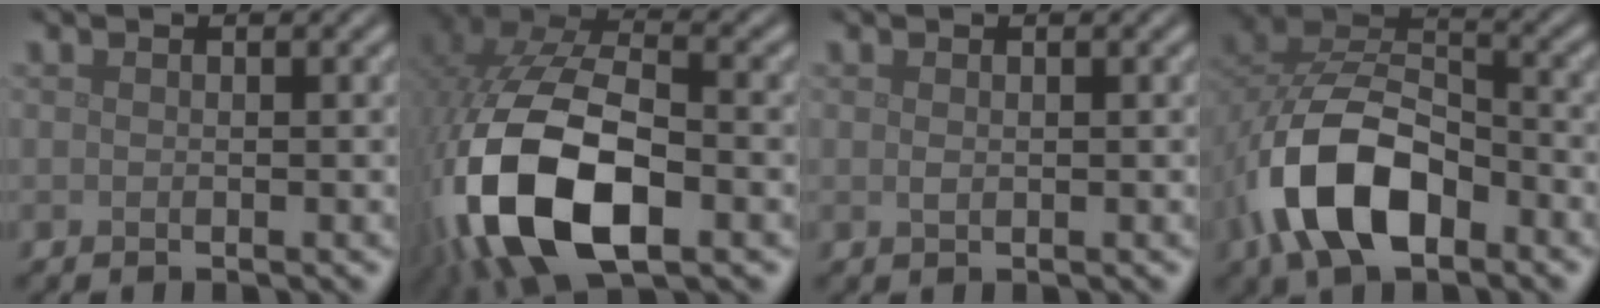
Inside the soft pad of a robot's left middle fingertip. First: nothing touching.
{"total": 15.4, "force": [-5.3, 8.5, 11.8], "torque": [-0.264, -0.031, -0.086]}
{"total": 0.5, "force": [0.1, 0.3, 0.4], "torque": [-0.010, 0.000, 0.002]}
{"total": 9.8, "force": [-4.1, 5.6, 7.0], "torque": [-0.148, 0.004, -0.079]}